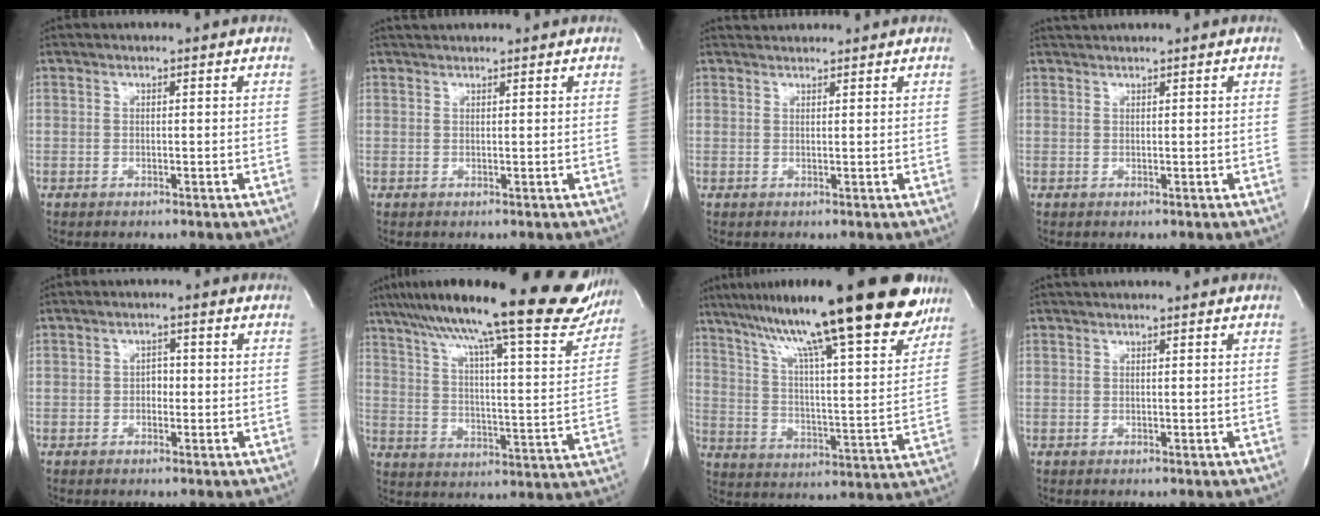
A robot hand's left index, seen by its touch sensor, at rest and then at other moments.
{"total": 2.8, "force": [2.6, 0.0, 0.8], "torque": [-0.008, 0.028, 0.044]}
{"total": 2.1, "force": [2.1, 0.0, -0.1], "torque": [-0.004, 0.021, 0.040]}
{"total": 1.7, "force": [1.6, -0.5, 0.3], "torque": [-0.004, 0.014, 0.036]}
{"total": 1.8, "force": [-0.4, 1.2, 1.3], "torque": [-0.012, 0.007, -0.007]}
{"total": 27.8, "force": [22.3, 3.7, 16.2], "torque": [-0.253, -0.006, 0.302]}
{"total": 27.4, "force": [20.0, 3.3, 18.4], "torque": [-0.292, 0.020, 0.295]}
{"total": 1.1, "force": [0.9, -0.1, 0.6], "torque": [-0.007, 0.018, 0.019]}